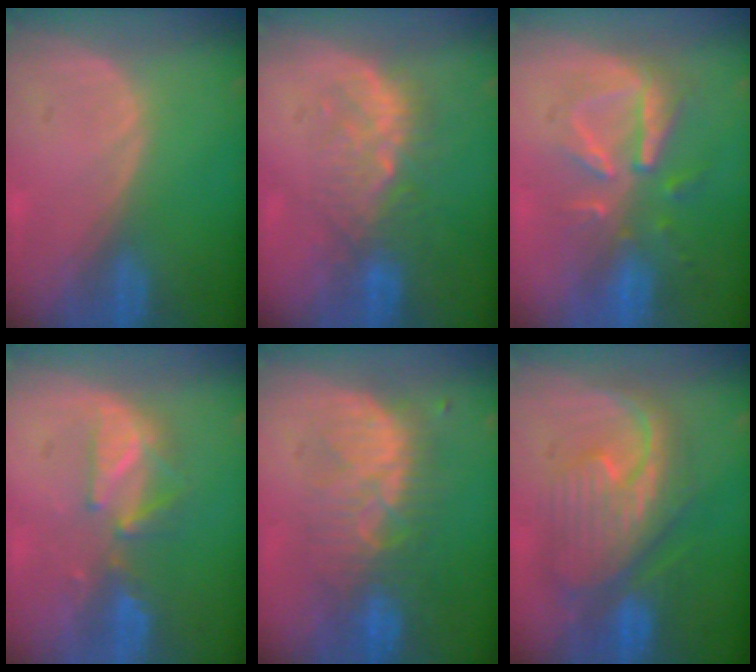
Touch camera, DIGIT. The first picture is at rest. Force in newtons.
{"total": 6.3, "press": 6.1, "slide": 1.8}
{"total": 8.0, "press": 7.7, "slide": 2.4}
{"total": 5.4, "press": 5.3, "slide": 0.7}
{"total": 8.5, "press": 8.4, "slide": 1.3}
{"total": 10.3, "press": 10.2, "slide": 0.9}